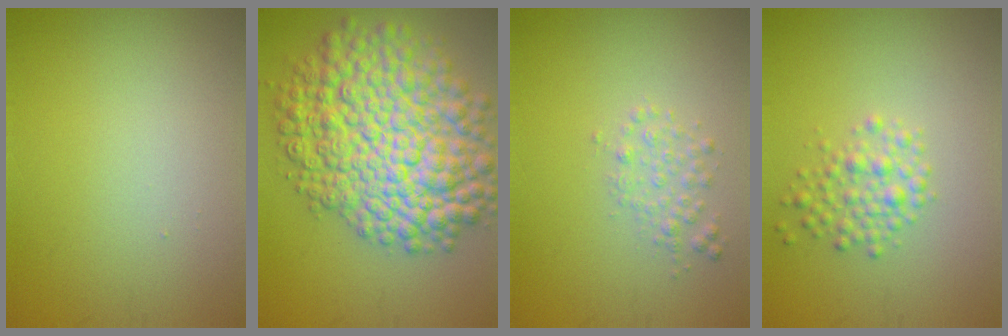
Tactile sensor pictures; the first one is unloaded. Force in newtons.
{"total": 12.1, "press": 12.1, "slide": 0.3}
{"total": 1.6, "press": 1.6, "slide": 0.1}
{"total": 2.4, "press": 2.4, "slide": 0.1}